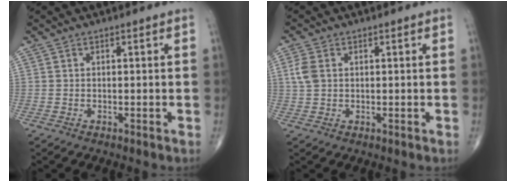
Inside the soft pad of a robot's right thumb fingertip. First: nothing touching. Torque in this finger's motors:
{"motor_torque": [-0.45, 0.46, 0.00, -0.05, 0.02]}